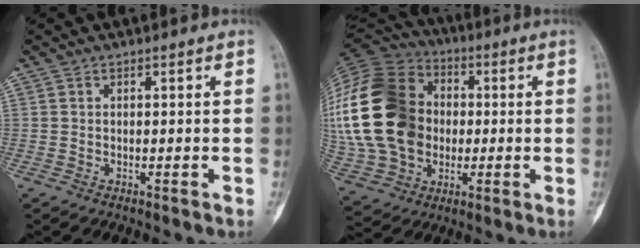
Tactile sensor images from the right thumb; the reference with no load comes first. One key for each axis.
{"total": 28.9, "fx": 1.2, "fy": 22.3, "fz": 18.4, "tx": -0.395, "ty": 0.030, "tz": 0.037}